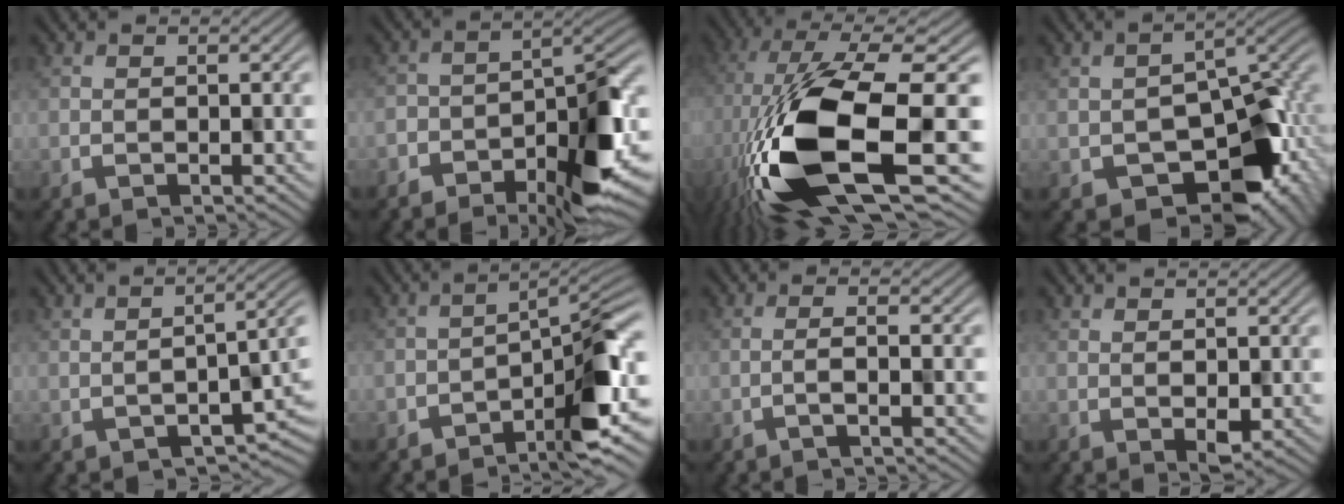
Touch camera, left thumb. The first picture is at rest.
{"total": 10.2, "force": [-5.2, 4.4, 7.6], "torque": [-0.098, -0.019, -0.091]}
{"total": 17.7, "force": [-2.1, 6.9, 16.1], "torque": [-0.332, -0.016, -0.039]}
{"total": 9.7, "force": [-3.3, 6.1, 6.7], "torque": [-0.082, -0.031, -0.050]}
{"total": 2.9, "force": [-0.2, 0.9, 2.7], "torque": [-0.037, -0.004, -0.002]}
{"total": 4.6, "force": [-2.1, 0.7, 4.0], "torque": [-0.048, 0.013, -0.040]}
{"total": 1.6, "force": [0.0, 0.0, 1.6], "torque": [-0.011, 0.013, -0.018]}
{"total": 1.8, "force": [1.3, 0.5, 1.1], "torque": [-0.018, -0.005, 0.027]}